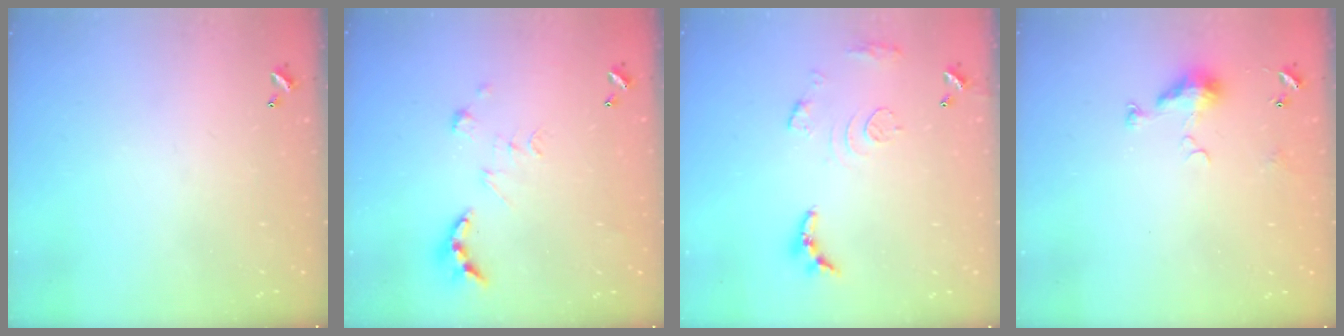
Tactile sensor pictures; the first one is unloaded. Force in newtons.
{"total": 7.1, "press": 7.0, "slide": 0.9}
{"total": 11.0, "press": 10.9, "slide": 0.9}
{"total": 4.9, "press": 4.9, "slide": 0.7}